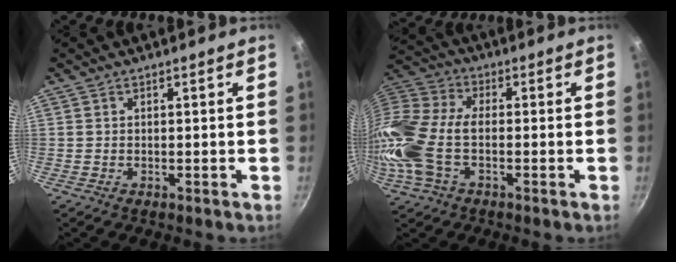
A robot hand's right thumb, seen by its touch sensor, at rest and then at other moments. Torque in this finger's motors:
{"motor_torque": [2.51, 2.51, 1.36, -1.28, 0.62]}